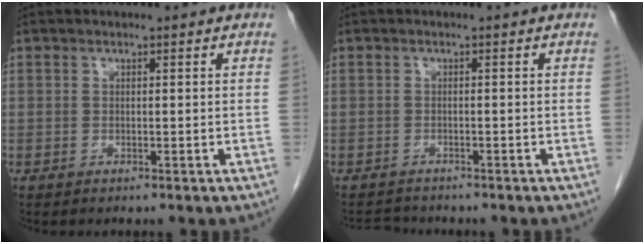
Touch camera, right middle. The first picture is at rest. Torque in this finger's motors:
{"motor_torque": [-0.46, -0.21, -0.24, -0.05]}